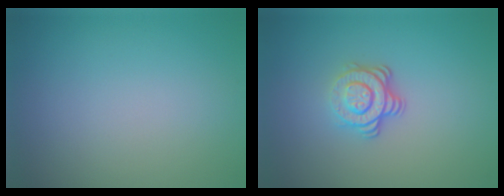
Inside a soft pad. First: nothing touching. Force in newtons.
{"total": 3.5, "press": 2.5, "slide": 2.4}